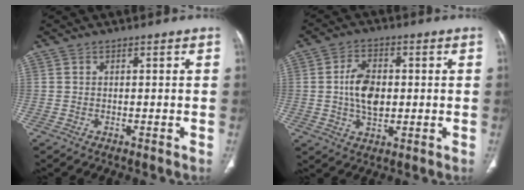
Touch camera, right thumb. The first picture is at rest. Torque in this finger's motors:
{"motor_torque": [1.48, 1.70, 0.94, -1.04, 0.10]}